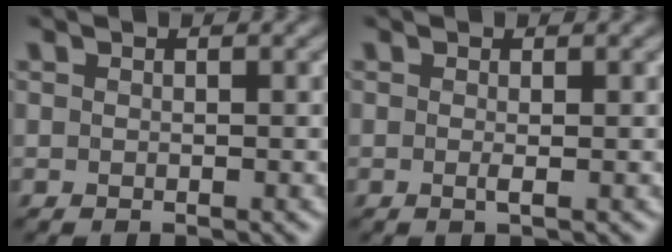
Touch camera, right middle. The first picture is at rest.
{"total": 0.6, "force": [-0.1, 0.0, 0.6], "torque": [-0.013, 0.000, -0.004]}